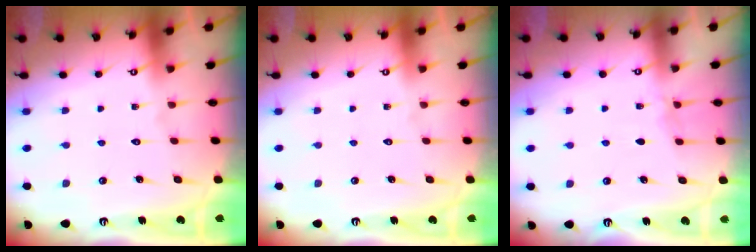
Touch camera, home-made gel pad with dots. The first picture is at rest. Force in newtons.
{"total": 0.0}
{"total": 2.8, "press": 2.6, "slide": 0.9}